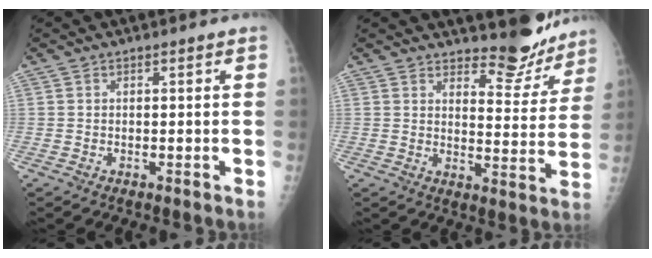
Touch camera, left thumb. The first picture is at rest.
{"total": 9.6, "force": [8.9, 3.0, 2.1], "torque": [0.002, -0.087, 0.117]}